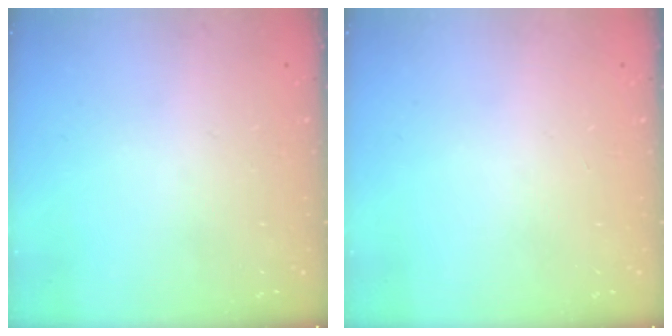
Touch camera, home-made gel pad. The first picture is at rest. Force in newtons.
{"total": 0.0}